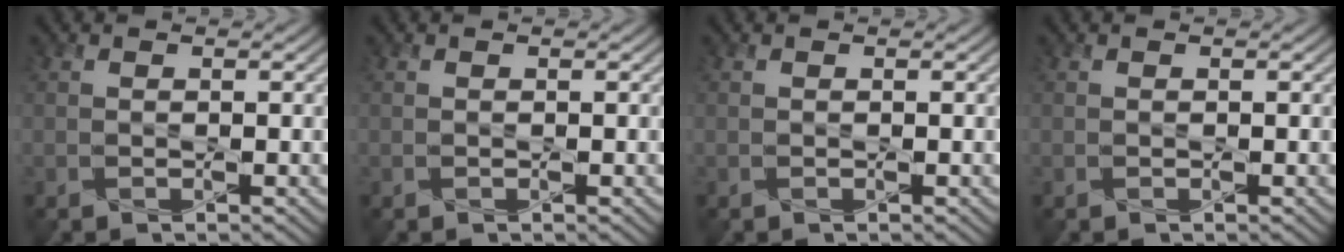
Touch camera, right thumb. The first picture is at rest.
{"total": 0.0}
{"total": 0.0}
{"total": 0.0}